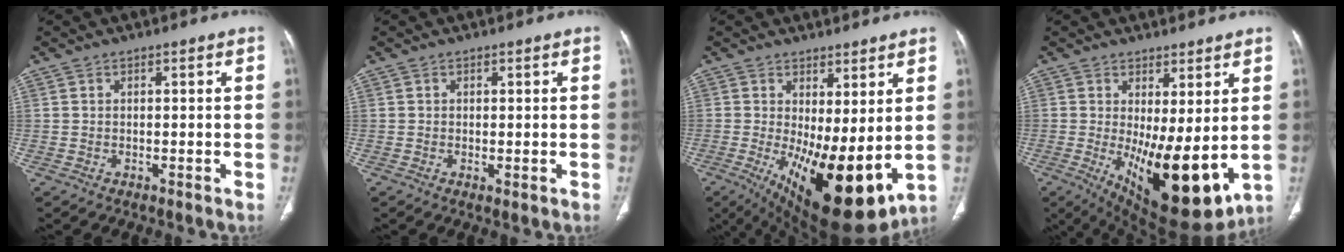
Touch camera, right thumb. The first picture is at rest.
{"total": 0.8, "force": [0.0, 0.3, 0.8], "torque": [-0.015, -0.004, 0.003]}
{"total": 17.1, "force": [-0.7, 6.4, 15.9], "torque": [-0.258, -0.035, 0.014]}
{"total": 15.8, "force": [-0.8, 5.7, 14.8], "torque": [-0.225, -0.037, 0.013]}